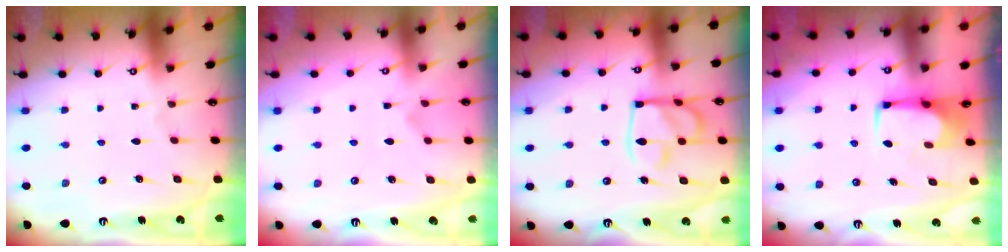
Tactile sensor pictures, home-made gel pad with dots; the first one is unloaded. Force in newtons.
{"total": 2.3, "press": 2.0, "slide": 1.1}
{"total": 13.9, "press": 13.9, "slide": 1.4}
{"total": 0.8, "press": 0.7, "slide": 0.4}